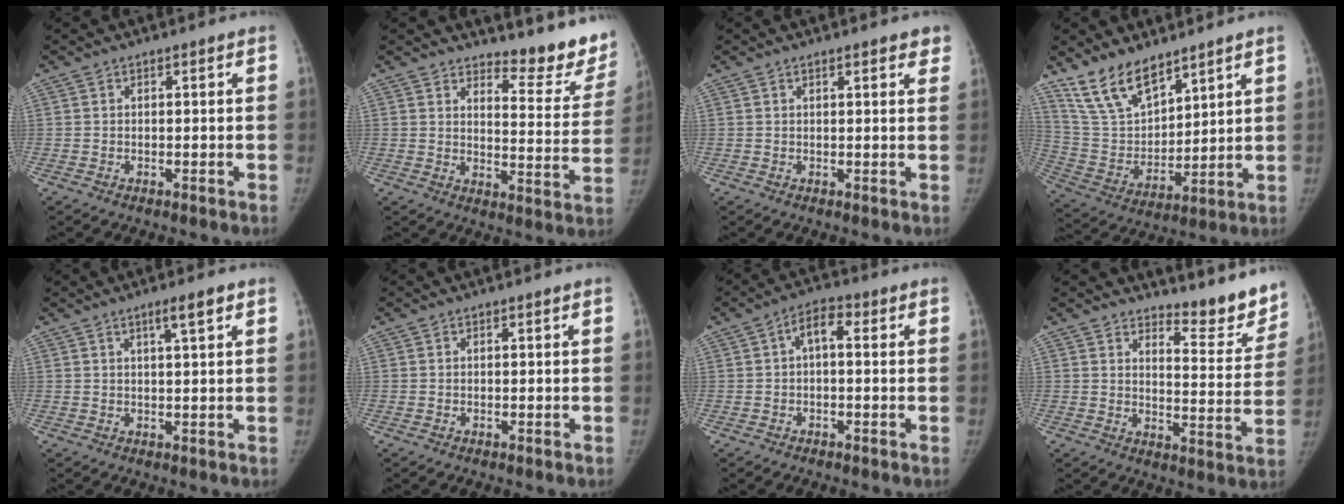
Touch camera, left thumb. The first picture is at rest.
{"total": 13.6, "force": [12.6, 3.6, 3.7], "torque": [-0.002, -0.137, 0.140]}
{"total": 2.3, "force": [1.8, 0.5, 1.3], "torque": [-0.002, 0.000, 0.018]}
{"total": 13.6, "force": [10.4, 6.1, 6.2], "torque": [-0.088, -0.054, 0.215]}
{"total": 3.3, "force": [1.8, 0.2, 2.8], "torque": [-0.043, -0.006, 0.032]}
{"total": 0.0}
{"total": 4.3, "force": [0.4, 2.2, 3.6], "torque": [-0.048, 0.020, -0.001]}
{"total": 11.4, "force": [10.5, 3.2, 3.0], "torque": [-0.002, -0.111, 0.125]}